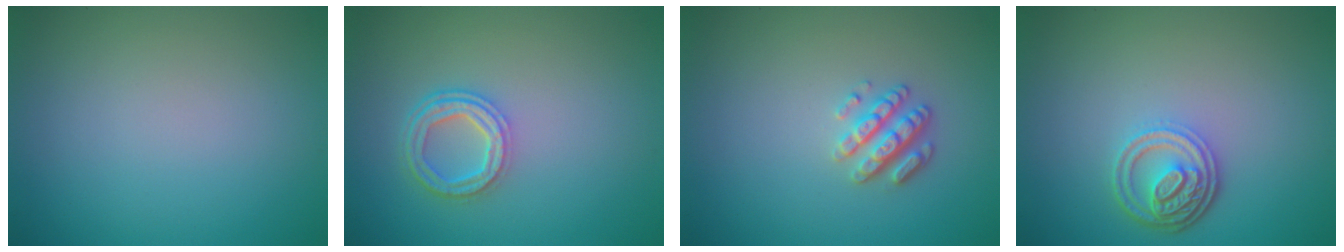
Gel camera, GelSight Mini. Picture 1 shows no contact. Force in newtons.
{"total": 3.7, "press": 2.8, "slide": 2.4}
{"total": 2.8, "press": 2.5, "slide": 1.0}
{"total": 4.1, "press": 3.2, "slide": 2.5}